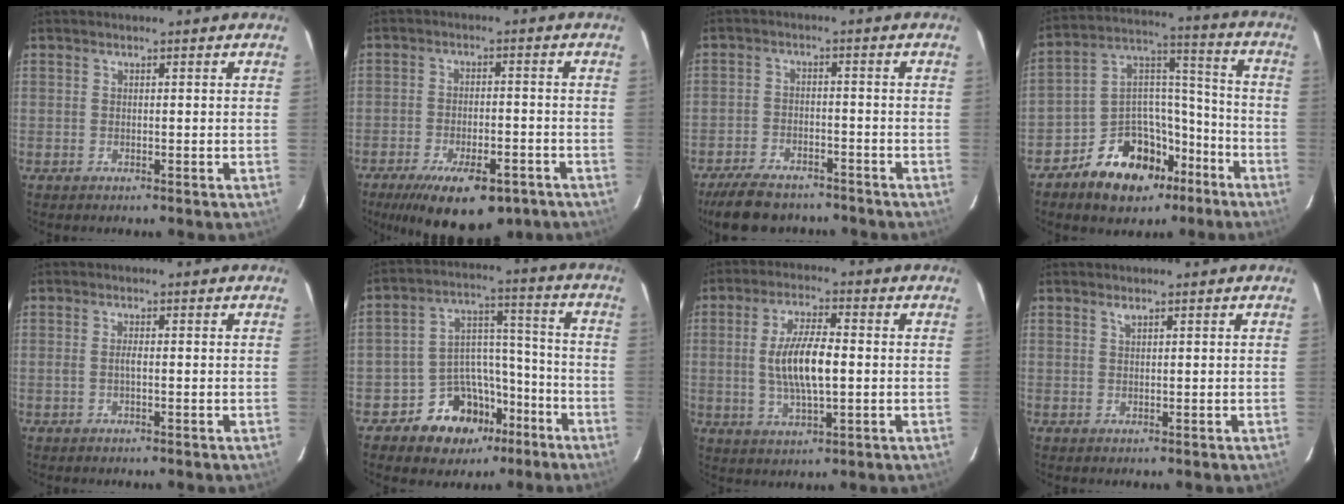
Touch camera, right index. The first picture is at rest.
{"total": 15.4, "force": [-10.3, 5.9, 9.8], "torque": [-0.187, -0.026, -0.147]}
{"total": 12.2, "force": [-10.1, 4.7, 5.1], "torque": [-0.123, -0.009, -0.156]}
{"total": 15.6, "force": [-9.7, 9.9, 7.1], "torque": [-0.137, 0.054, -0.143]}
{"total": 1.2, "force": [-0.3, 0.1, 1.1], "torque": [-0.022, 0.002, -0.006]}
{"total": 12.3, "force": [-7.7, 8.7, 4.0], "torque": [-0.076, 0.045, -0.112]}
{"total": 9.7, "force": [-0.2, 3.0, 9.2], "torque": [-0.178, 0.001, 0.000]}
{"total": 0.7, "force": [0.6, 0.1, 0.4], "torque": [-0.007, 0.002, 0.011]}